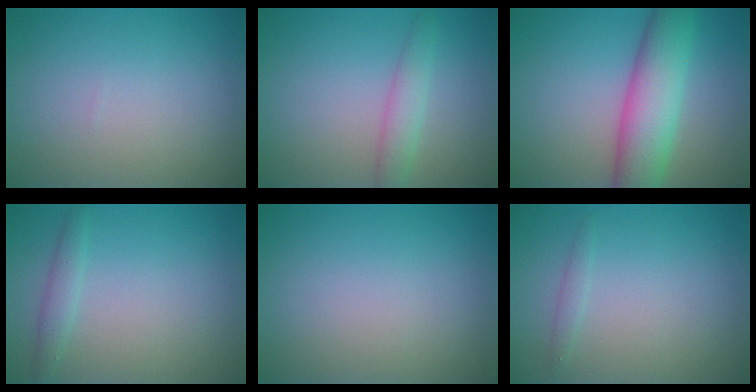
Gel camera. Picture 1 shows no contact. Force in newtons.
{"total": 2.3, "press": 2.3, "slide": 0.0}
{"total": 7.3, "press": 7.2, "slide": 0.1}
{"total": 1.4, "press": 1.4, "slide": 0.0}
{"total": 0.0}
{"total": 0.8, "press": 0.8, "slide": 0.1}